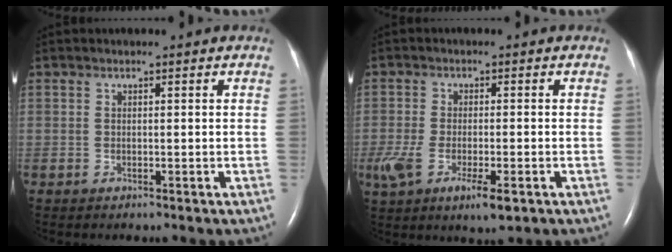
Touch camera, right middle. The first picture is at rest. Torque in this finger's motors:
{"motor_torque": [1.12, -0.55, 0.18, 0.08]}